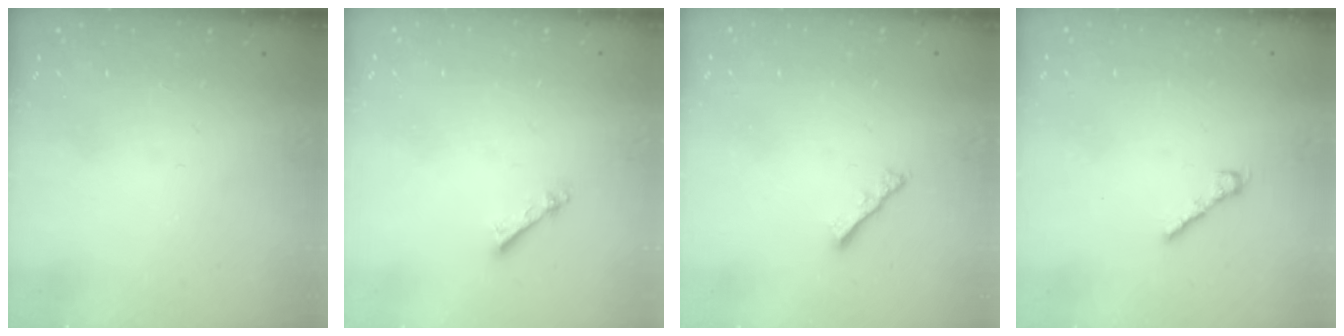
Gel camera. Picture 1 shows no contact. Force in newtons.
{"total": 3.6, "press": 3.6, "slide": 0.3}
{"total": 2.5, "press": 2.4, "slide": 0.5}
{"total": 4.1, "press": 4.1, "slide": 0.9}